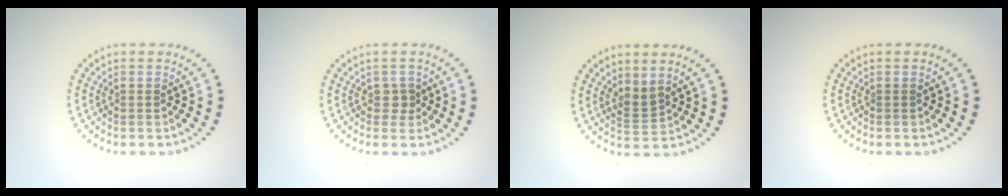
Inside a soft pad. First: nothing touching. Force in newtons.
{"total": 1.0, "press": 0.9, "slide": 0.5}
{"total": 1.7, "press": 1.2, "slide": 1.2}
{"total": 0.0}